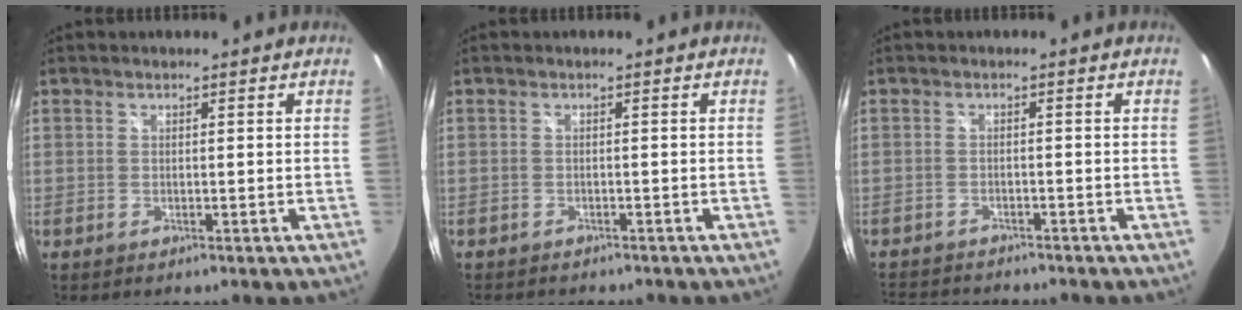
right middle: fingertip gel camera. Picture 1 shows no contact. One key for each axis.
{"total": 3.1, "fx": -2.8, "fy": 0.9, "fz": 0.9, "tx": -0.021, "ty": -0.013, "tz": -0.041}
{"total": 8.1, "fx": -7.4, "fy": 2.3, "fz": 2.3, "tx": -0.065, "ty": -0.010, "tz": -0.117}